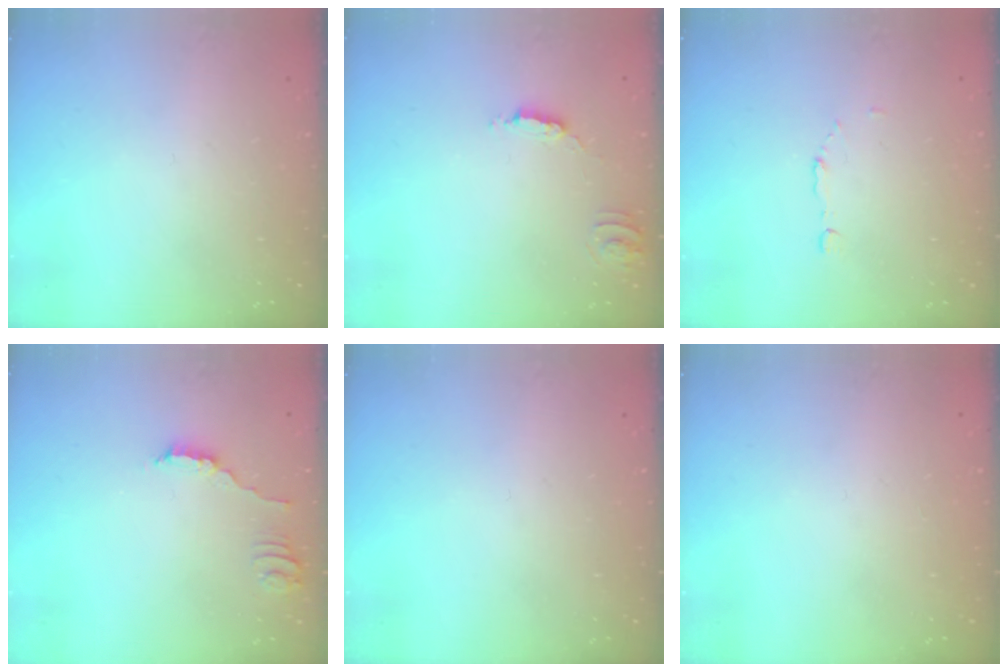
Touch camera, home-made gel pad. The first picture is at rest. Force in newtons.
{"total": 2.2, "press": 2.2, "slide": 0.1}
{"total": 3.3, "press": 3.2, "slide": 0.8}
{"total": 1.8, "press": 1.8, "slide": 0.3}
{"total": 0.0}
{"total": 1.5, "press": 1.5, "slide": 0.1}